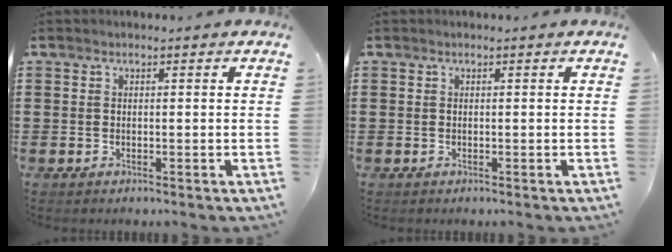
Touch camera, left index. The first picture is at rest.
{"total": 0.0}